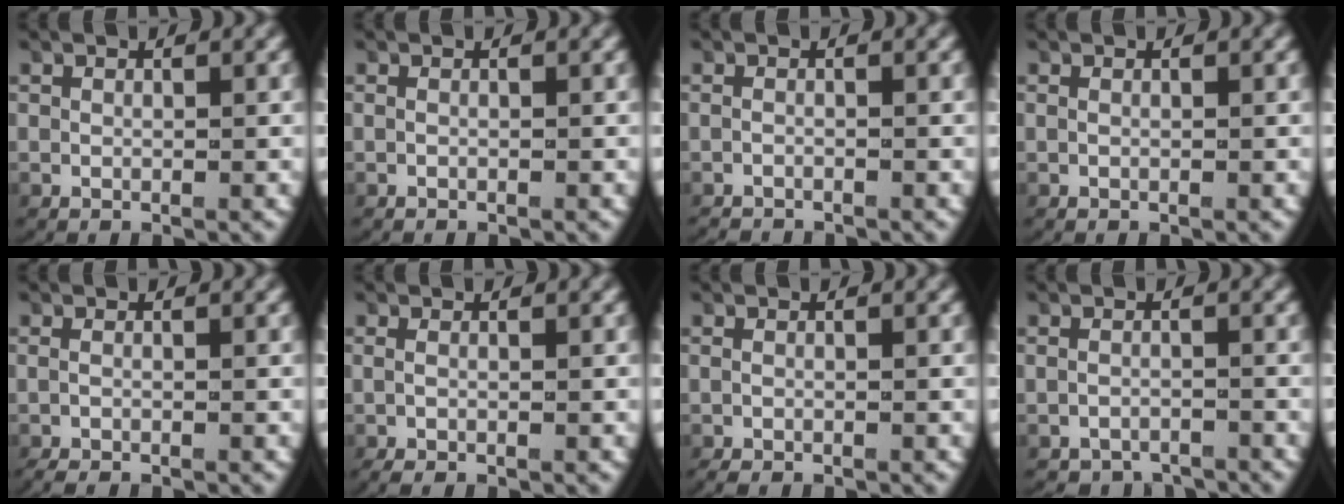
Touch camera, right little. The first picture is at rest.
{"total": 0.0}
{"total": 1.8, "force": [-1.8, 0.1, 0.1], "torque": [-0.008, -0.011, -0.026]}
{"total": 0.0}
{"total": 1.4, "force": [-1.3, 0.2, 0.6], "torque": [-0.013, -0.006, -0.018]}
{"total": 1.0, "force": [-0.7, -0.1, 0.8], "torque": [-0.016, -0.005, -0.008]}
{"total": 0.8, "force": [-0.8, 0.1, 0.3], "torque": [-0.010, -0.006, -0.011]}
{"total": 3.2, "force": [-3.1, 0.9, 0.0], "torque": [0.007, -0.012, -0.048]}